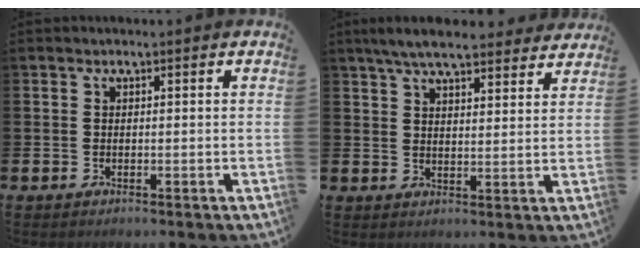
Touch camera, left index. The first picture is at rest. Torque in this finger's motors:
{"motor_torque": [1.10, -1.04, 0.41, 0.21]}